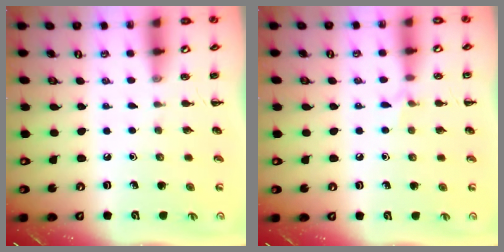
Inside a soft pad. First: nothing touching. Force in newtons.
{"total": 5.0, "press": 4.7, "slide": 1.7}